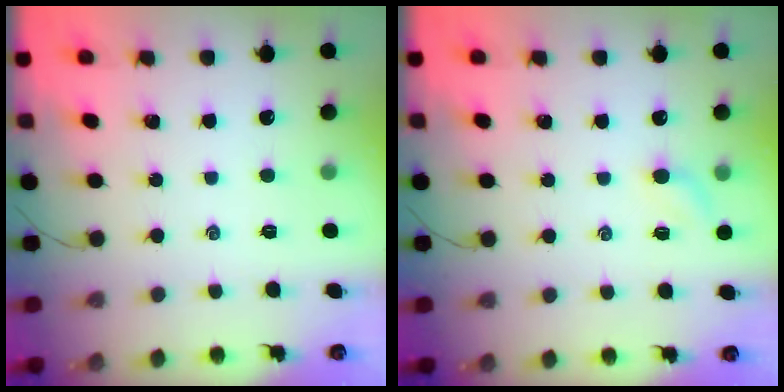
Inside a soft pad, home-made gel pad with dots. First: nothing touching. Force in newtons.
{"total": 4.9, "press": 4.8, "slide": 1.1}